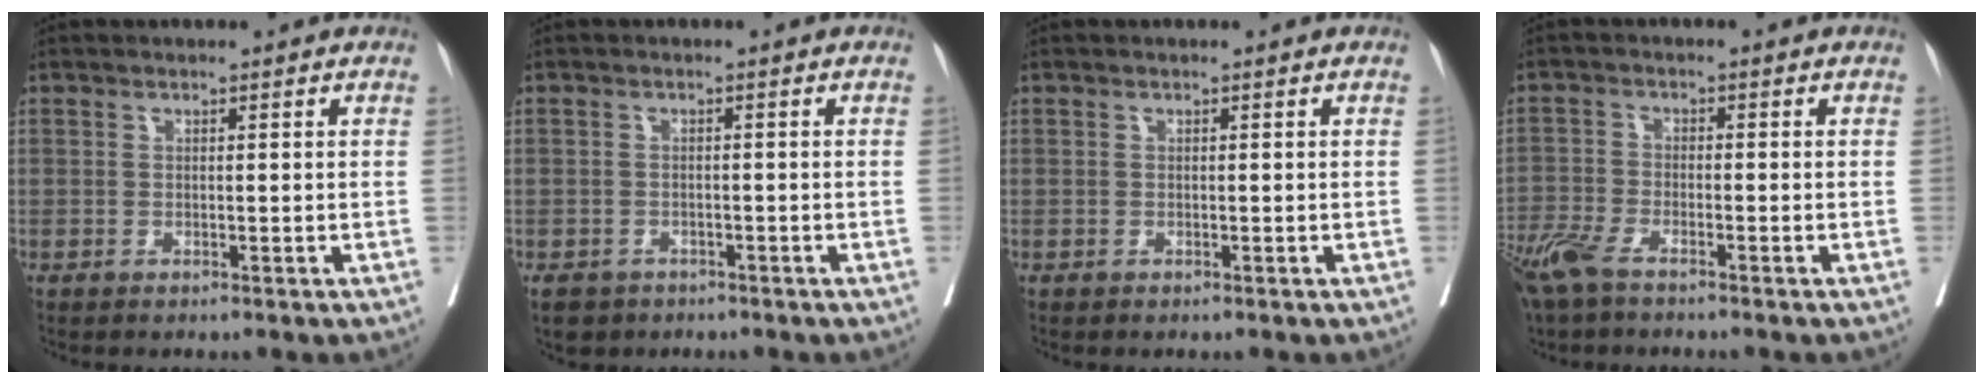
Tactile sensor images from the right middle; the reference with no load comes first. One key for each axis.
{"total": 3.7, "fx": -2.6, "fy": 2.5, "fz": 0.7, "tx": -0.014, "ty": 0.000, "tz": -0.040}
{"total": 0.0}
{"total": 6.4, "fx": -4.9, "fy": 1.5, "fz": 3.8, "tx": -0.083, "ty": -0.014, "tz": -0.097}